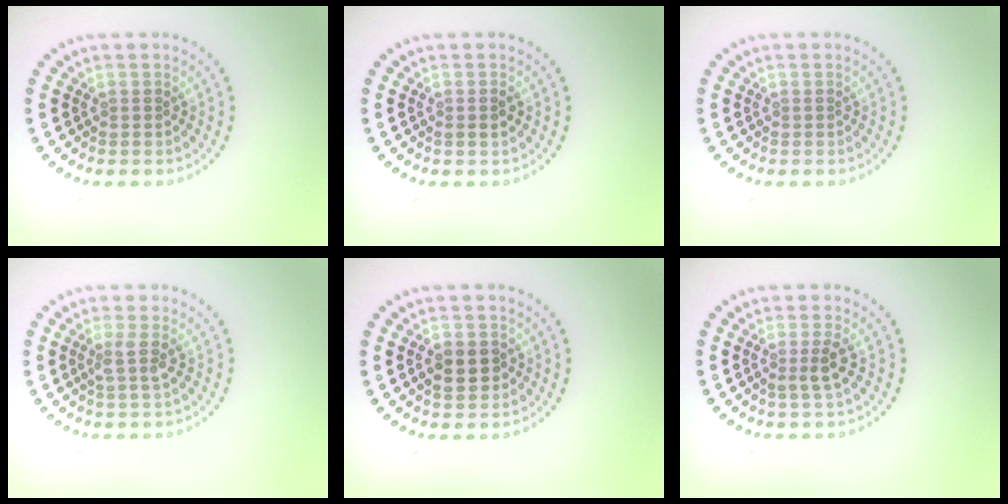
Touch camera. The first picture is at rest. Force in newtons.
{"total": 1.0, "press": 1.0, "slide": 0.3}
{"total": 0.0}
{"total": 1.6, "press": 1.2, "slide": 1.0}
{"total": 2.5, "press": 2.4, "slide": 0.4}
{"total": 1.8, "press": 1.4, "slide": 1.1}